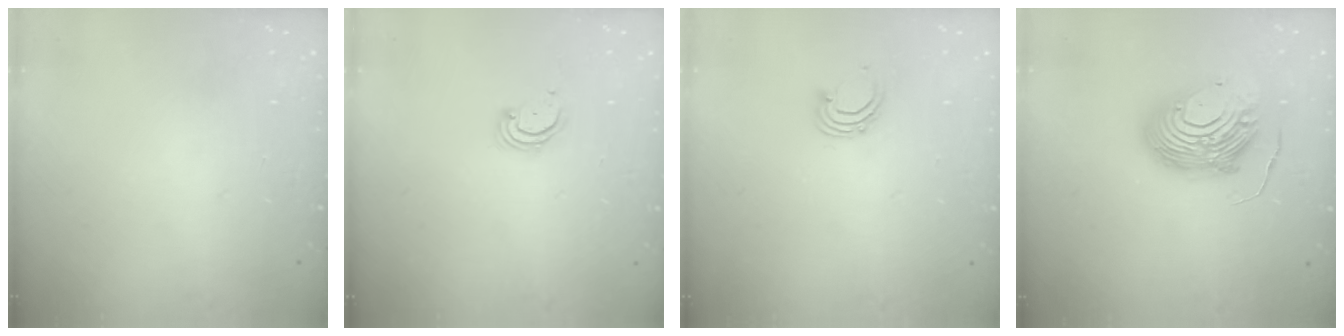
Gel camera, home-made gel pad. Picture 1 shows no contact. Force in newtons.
{"total": 2.3, "press": 2.2, "slide": 0.2}
{"total": 2.9, "press": 2.9, "slide": 0.2}
{"total": 14.9, "press": 14.9, "slide": 1.5}